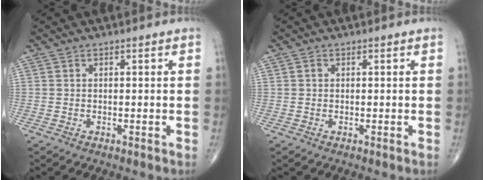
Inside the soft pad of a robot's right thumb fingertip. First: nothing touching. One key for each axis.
{"total": 0.6, "fx": 0.1, "fy": 0.5, "fz": 0.2, "tx": 0.000, "ty": 0.001, "tz": 0.001}